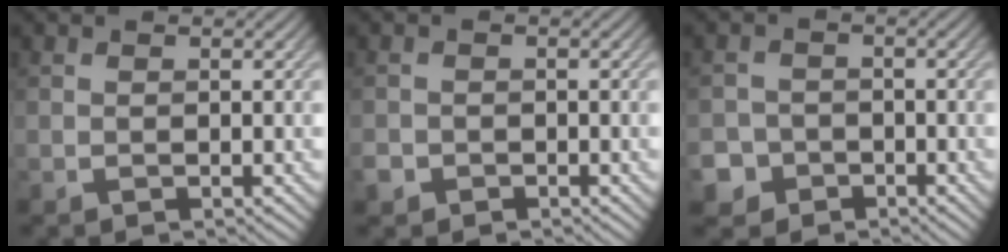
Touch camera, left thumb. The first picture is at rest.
{"total": 1.6, "force": [-1.1, 1.2, 0.4], "torque": [-0.009, -0.005, -0.026]}
{"total": 4.0, "force": [-2.4, 3.2, 0.5], "torque": [-0.001, -0.002, -0.051]}